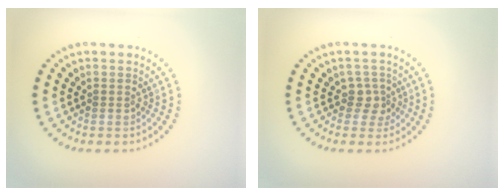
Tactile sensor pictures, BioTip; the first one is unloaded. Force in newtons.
{"total": 1.8, "press": 1.4, "slide": 1.2}